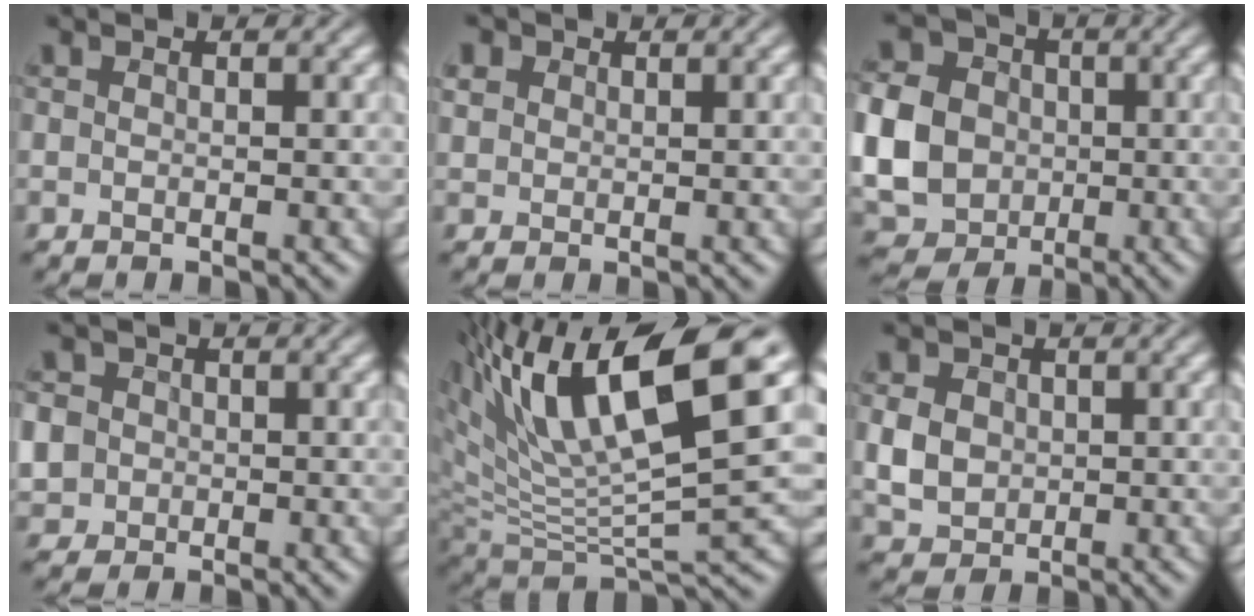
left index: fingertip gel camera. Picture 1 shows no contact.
{"total": 1.5, "force": [0.9, 1.2, 0.4], "torque": [-0.011, 0.003, 0.015]}
{"total": 9.9, "force": [-0.9, 8.5, 5.0], "torque": [-0.126, -0.010, -0.035]}
{"total": 6.5, "force": [-0.3, 6.0, 2.3], "torque": [-0.064, 0.020, -0.032]}
{"total": 13.5, "force": [6.6, 4.1, 11.0], "torque": [-0.201, 0.007, 0.124]}
{"total": 3.4, "force": [0.2, 2.9, 1.8], "torque": [-0.041, -0.002, 0.002]}